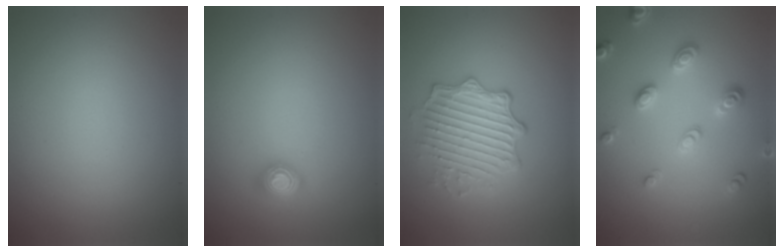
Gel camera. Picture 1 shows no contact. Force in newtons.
{"total": 1.6, "press": 1.4, "slide": 0.6}
{"total": 4.2, "press": 3.8, "slide": 1.8}
{"total": 2.9, "press": 2.7, "slide": 1.1}